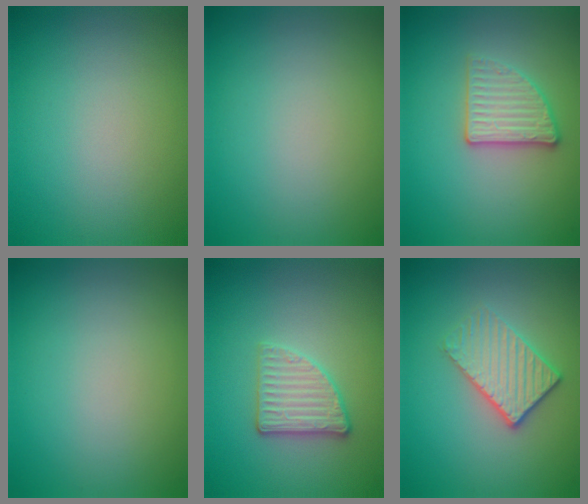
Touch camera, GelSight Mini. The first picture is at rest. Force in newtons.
{"total": 0.0}
{"total": 2.9, "press": 2.7, "slide": 1.1}
{"total": 0.0}
{"total": 2.8, "press": 2.7, "slide": 0.8}
{"total": 3.2, "press": 2.9, "slide": 1.4}